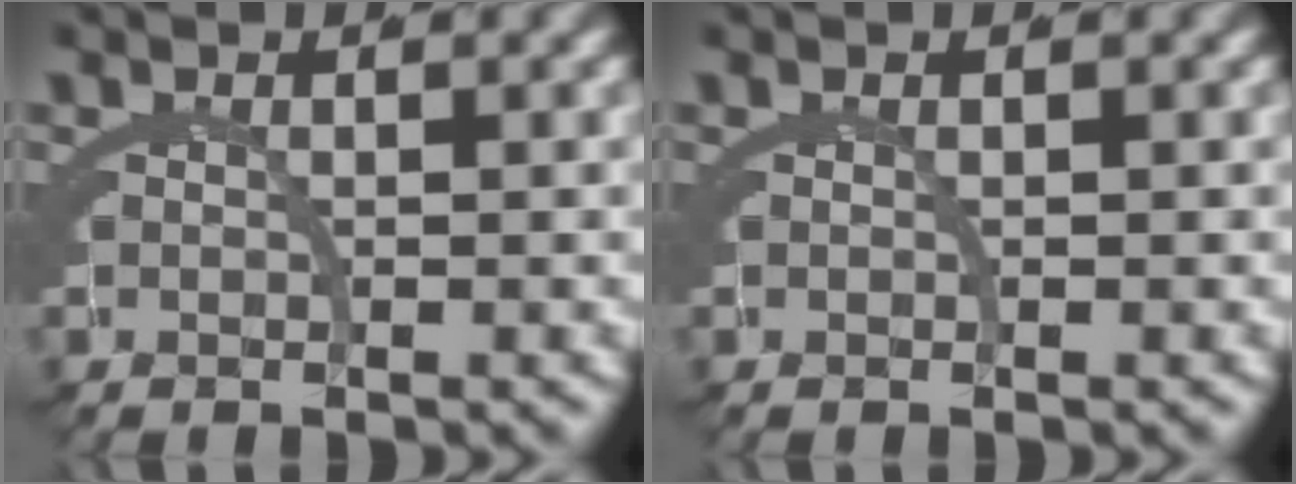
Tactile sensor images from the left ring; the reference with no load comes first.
{"total": 0.0}